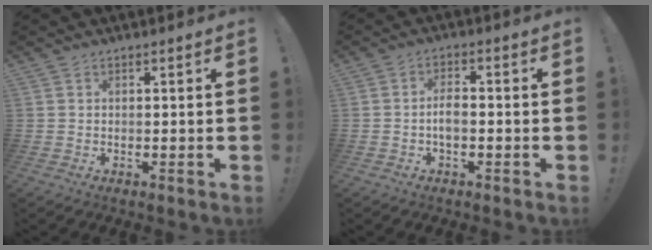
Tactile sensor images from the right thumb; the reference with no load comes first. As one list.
[{"total": 4.3, "force": [-1.1, 2.0, 3.6], "torque": [-0.063, 0.000, -0.023]}]